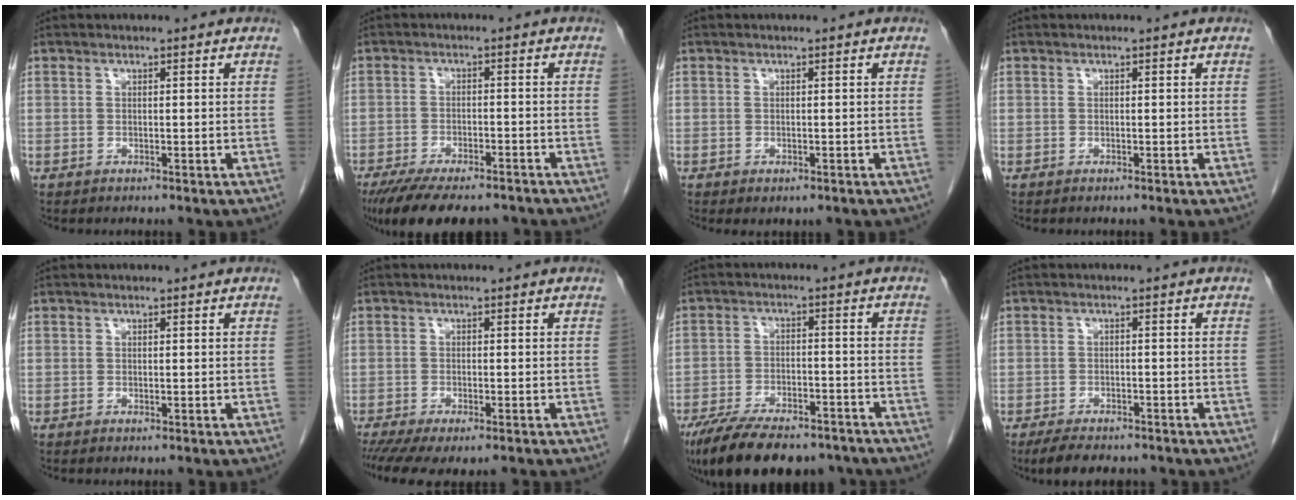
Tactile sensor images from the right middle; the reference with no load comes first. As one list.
[{"total": 14.9, "force": [-11.9, 4.8, 7.6], "torque": [-0.155, -0.021, -0.172]}, {"total": 1.7, "force": [-1.1, 0.9, 0.9], "torque": [-0.011, -0.003, -0.008]}, {"total": 0.0}, {"total": 0.0}, {"total": 9.0, "force": [-6.9, 2.5, 5.2], "torque": [-0.084, -0.014, -0.105]}, {"total": 17.9, "force": [-14.0, 6.3, 9.2], "torque": [-0.177, -0.014, -0.208]}, {"total": 6.6, "force": [-5.3, 2.4, 3.0], "torque": [-0.049, -0.010, -0.076]}]